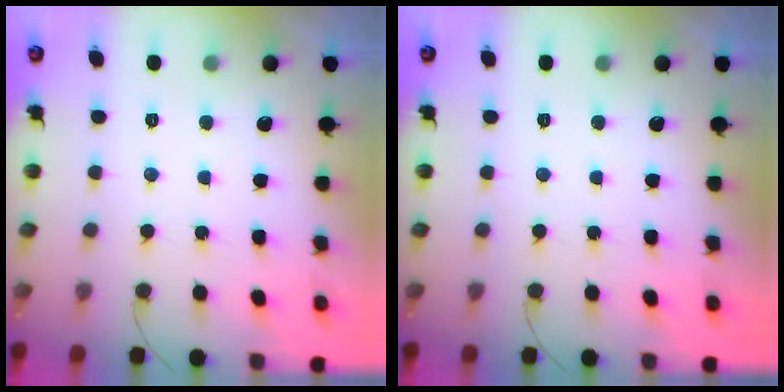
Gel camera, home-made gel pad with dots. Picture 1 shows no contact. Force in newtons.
{"total": 0.0}